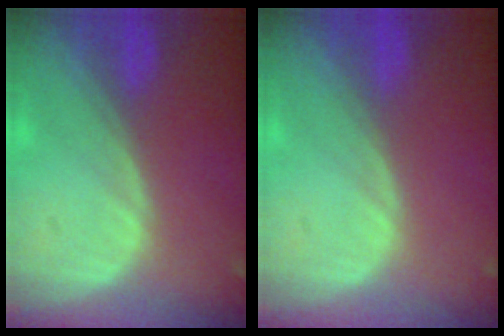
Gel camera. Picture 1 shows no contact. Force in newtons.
{"total": 0.0}